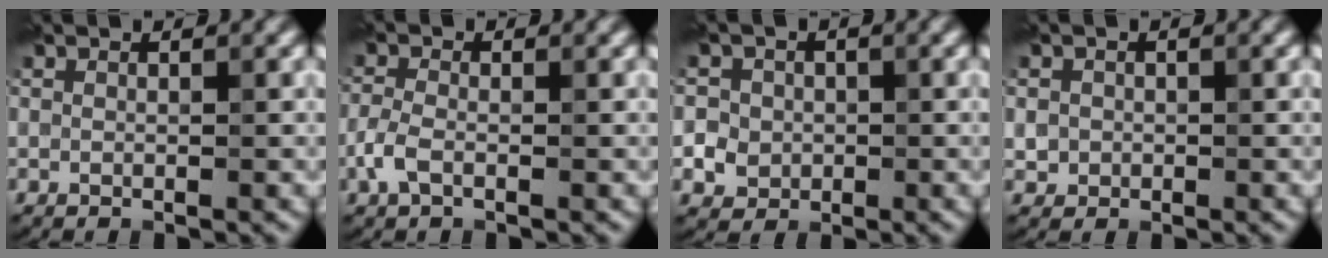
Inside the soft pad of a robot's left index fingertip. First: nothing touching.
{"total": 2.1, "force": [-0.9, 1.1, 1.5], "torque": [-0.038, 0.002, -0.026]}
{"total": 5.0, "force": [-0.3, 4.8, 1.5], "torque": [-0.011, 0.019, -0.018]}
{"total": 1.3, "force": [0.0, 1.3, 0.2], "torque": [0.009, -0.005, 0.002]}